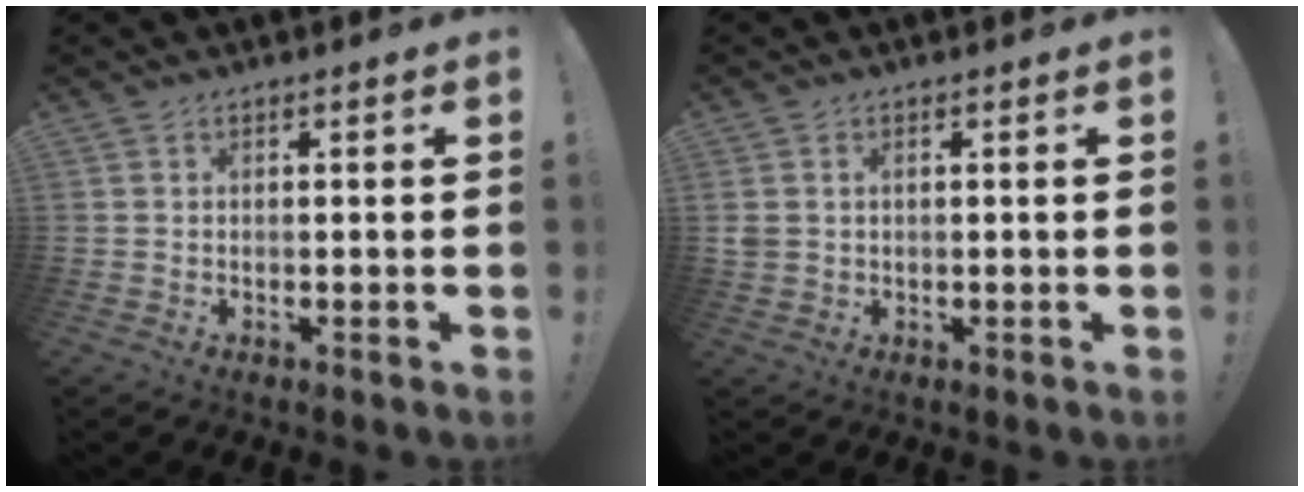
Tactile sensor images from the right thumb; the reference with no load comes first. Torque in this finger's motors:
{"motor_torque": [0.07, -0.06, -0.26, 0.27, 0.09]}